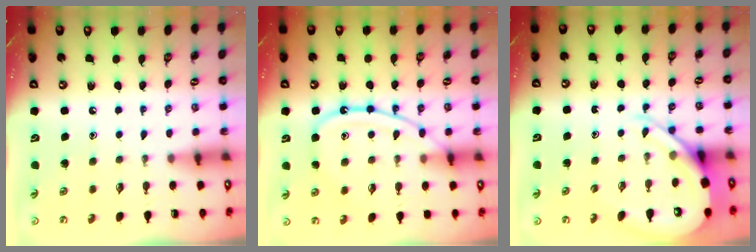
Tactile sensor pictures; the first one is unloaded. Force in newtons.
{"total": 12.8, "press": 12.8, "slide": 1.4}
{"total": 9.2, "press": 9.2, "slide": 0.9}